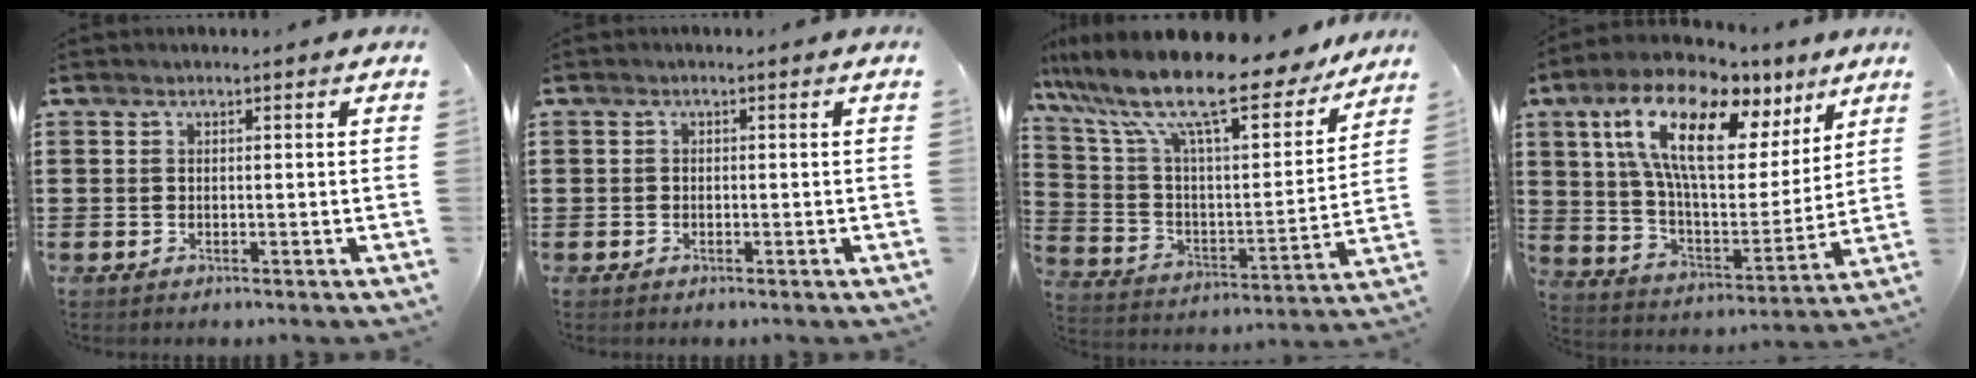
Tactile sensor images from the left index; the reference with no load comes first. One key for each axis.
{"total": 0.6, "fx": -0.4, "fy": 0.5, "fz": 0.2, "tx": -0.005, "ty": 0.000, "tz": -0.008}
{"total": 15.4, "fx": 12.1, "fy": 2.6, "fz": 9.2, "tx": -0.212, "ty": -0.072, "tz": 0.204}
{"total": 17.0, "fx": 9.3, "fy": 6.7, "fz": 12.6, "tx": -0.254, "ty": -0.031, "tz": 0.159}